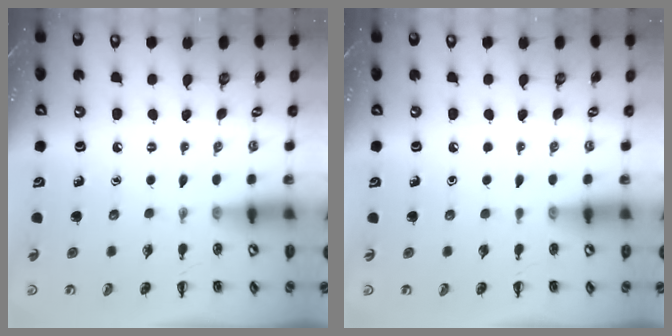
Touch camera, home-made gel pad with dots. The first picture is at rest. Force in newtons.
{"total": 0.0}